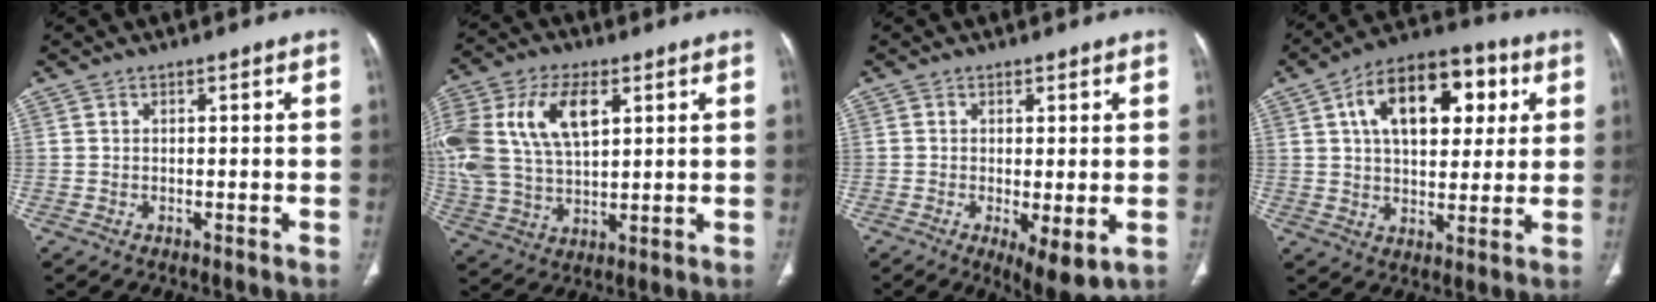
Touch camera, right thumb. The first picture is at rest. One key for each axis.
{"total": 21.0, "fx": 6.5, "fy": 12.3, "fz": 15.8, "tx": -0.354, "ty": 0.008, "tz": 0.122}
{"total": 6.5, "fx": -1.6, "fy": 2.2, "fz": 5.9, "tx": -0.095, "ty": -0.023, "tz": -0.020}
{"total": 18.5, "fx": 5.8, "fy": 10.6, "fz": 14.0, "tx": -0.180, "ty": 0.008, "tz": 0.086}